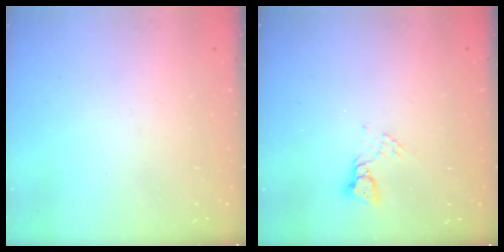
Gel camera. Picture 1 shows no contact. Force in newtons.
{"total": 2.7, "press": 2.7, "slide": 0.2}